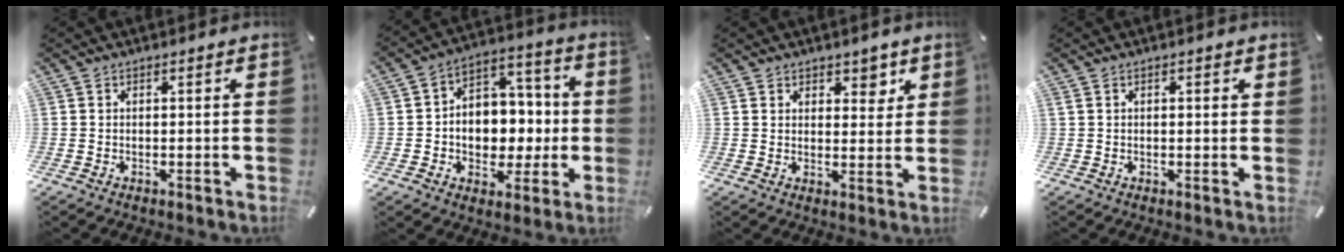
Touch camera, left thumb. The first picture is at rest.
{"total": 10.2, "force": [-1.6, 9.1, 4.5], "torque": [-0.059, 0.011, -0.020]}
{"total": 4.3, "force": [2.9, 3.1, 1.0], "torque": [0.007, -0.019, 0.042]}
{"total": 1.0, "force": [0.3, 0.6, 0.6], "torque": [-0.013, 0.004, 0.005]}